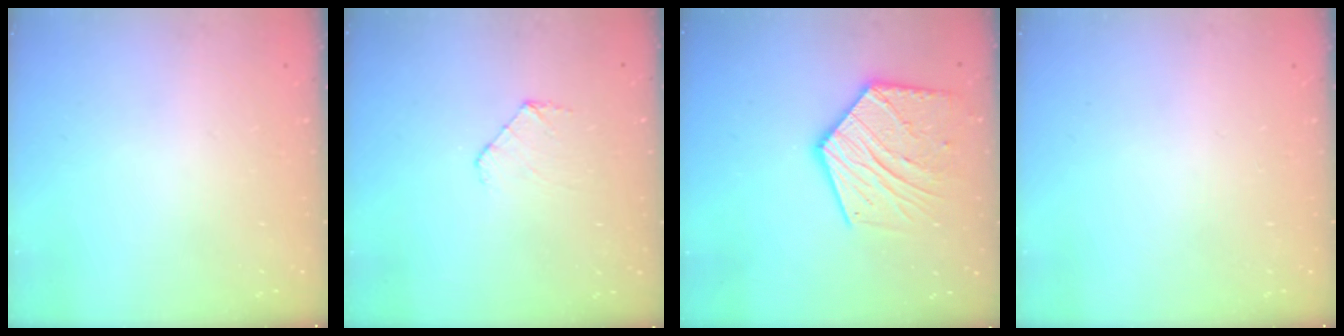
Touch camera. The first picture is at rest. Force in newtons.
{"total": 5.5, "press": 5.5, "slide": 0.5}
{"total": 17.9, "press": 17.8, "slide": 1.3}
{"total": 0.0}